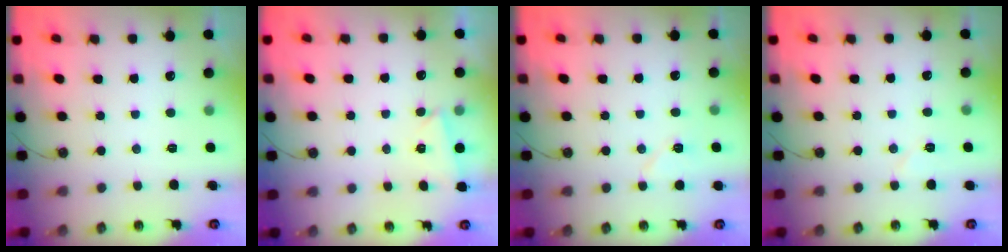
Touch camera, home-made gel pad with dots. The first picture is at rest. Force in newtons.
{"total": 4.8, "press": 0.8, "slide": 4.7}
{"total": 5.5, "press": 5.5, "slide": 0.8}
{"total": 5.2, "press": 4.7, "slide": 2.3}